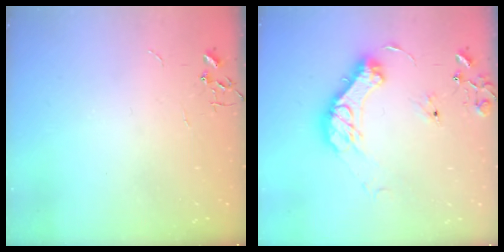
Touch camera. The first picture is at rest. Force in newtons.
{"total": 14.1, "press": 14.0, "slide": 2.1}